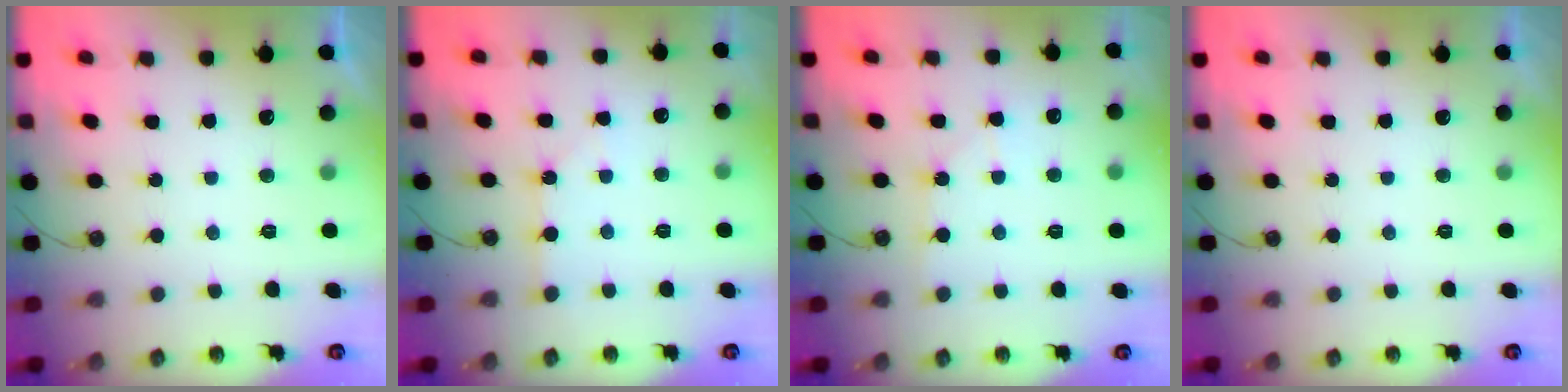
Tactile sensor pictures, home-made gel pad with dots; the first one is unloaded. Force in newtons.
{"total": 1.8, "press": 1.8, "slide": 0.3}
{"total": 4.4, "press": 4.4, "slide": 0.6}
{"total": 0.0}